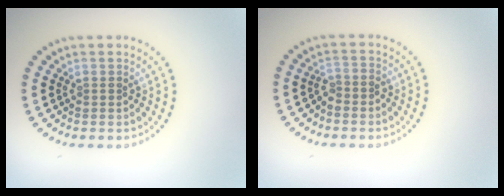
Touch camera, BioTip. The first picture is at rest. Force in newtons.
{"total": 1.4, "press": 1.1, "slide": 0.9}